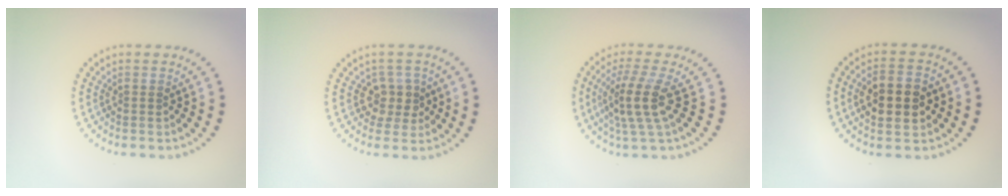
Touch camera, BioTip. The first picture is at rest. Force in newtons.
{"total": 2.2, "press": 1.9, "slide": 1.1}
{"total": 4.1, "press": 3.1, "slide": 2.7}
{"total": 5.0, "press": 5.0, "slide": 0.3}